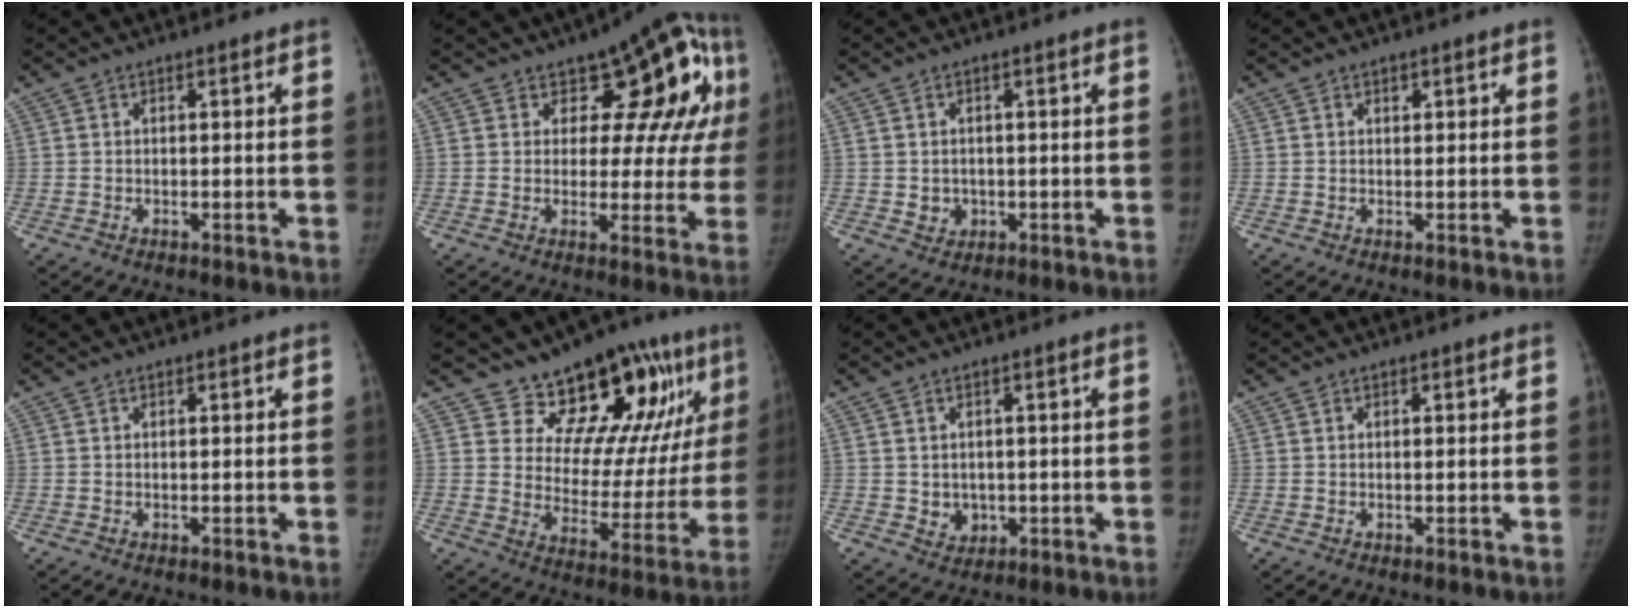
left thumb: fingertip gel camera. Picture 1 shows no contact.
{"total": 15.5, "force": [5.6, 8.6, 11.5], "torque": [-0.071, -0.011, 0.069]}
{"total": 2.9, "force": [-0.3, 2.7, 1.1], "torque": [-0.004, 0.001, 0.005]}
{"total": 0.8, "force": [0.5, 0.6, 0.3], "torque": [0.002, -0.002, 0.006]}
{"total": 0.0}
{"total": 19.0, "force": [12.6, 8.4, 11.6], "torque": [-0.096, -0.078, 0.185]}
{"total": 3.5, "force": [-0.2, 3.1, 1.6], "torque": [-0.010, -0.001, 0.009]}
{"total": 0.0}